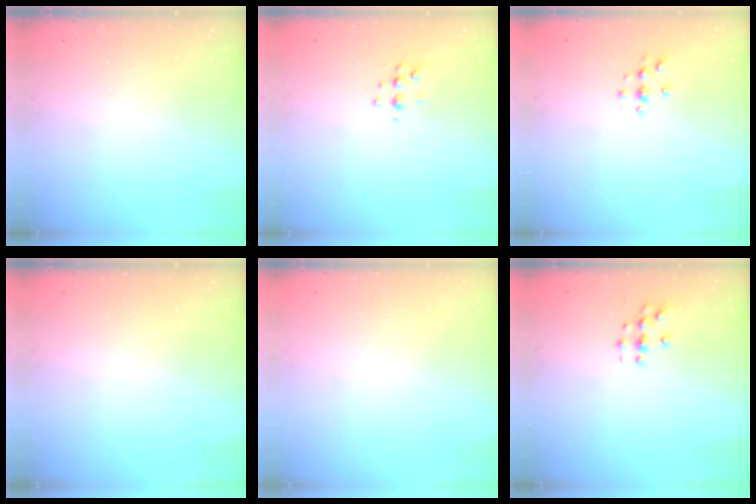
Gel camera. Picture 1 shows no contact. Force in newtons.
{"total": 5.1, "press": 4.9, "slide": 1.4}
{"total": 3.0, "press": 3.0, "slide": 0.3}
{"total": 0.0}
{"total": 0.0}
{"total": 3.0, "press": 3.0, "slide": 0.3}